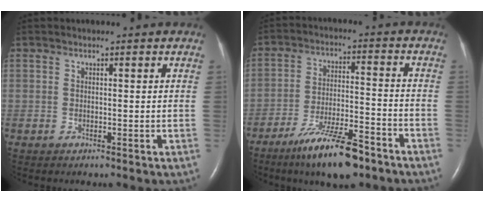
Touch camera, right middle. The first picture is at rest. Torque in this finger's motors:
{"motor_torque": [1.12, -1.02, 0.37, 0.14]}